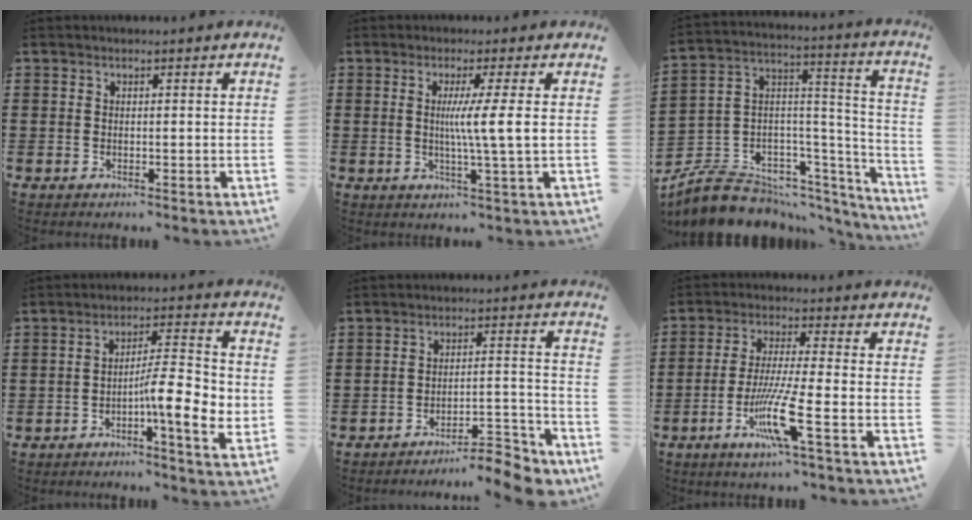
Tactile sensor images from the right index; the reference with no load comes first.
{"total": 6.1, "force": [0.5, -0.9, 6.0], "torque": [-0.112, -0.010, 0.002]}
{"total": 8.4, "force": [-6.6, 4.8, 1.9], "torque": [-0.054, 0.002, -0.121]}
{"total": 9.5, "force": [-2.3, 2.0, 9.0], "torque": [-0.133, -0.007, -0.041]}
{"total": 7.3, "force": [-6.7, 0.8, 2.7], "torque": [-0.036, 0.010, -0.127]}
{"total": 9.5, "force": [-4.2, 0.3, 8.5], "torque": [-0.179, -0.017, -0.083]}